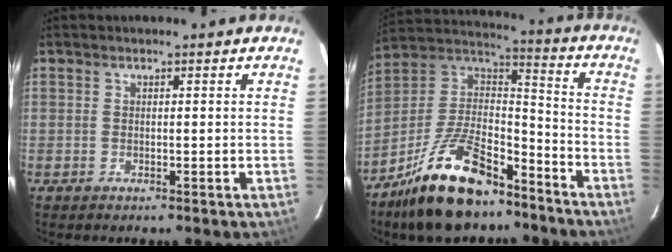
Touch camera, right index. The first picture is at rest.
{"total": 20.7, "force": [-14.1, 8.4, 12.5], "torque": [-0.250, 0.008, -0.241]}